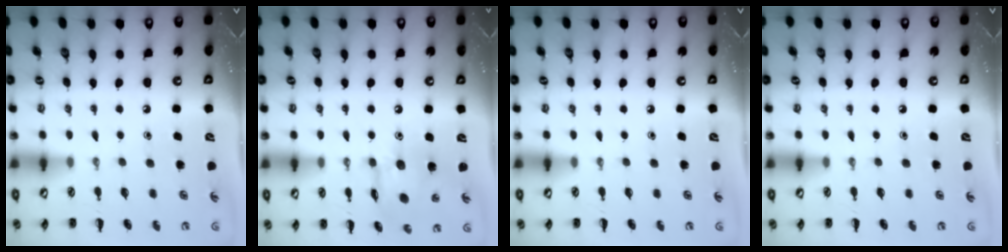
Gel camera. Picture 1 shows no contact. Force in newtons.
{"total": 11.6, "press": 11.5, "slide": 1.6}
{"total": 0.0}
{"total": 0.0}